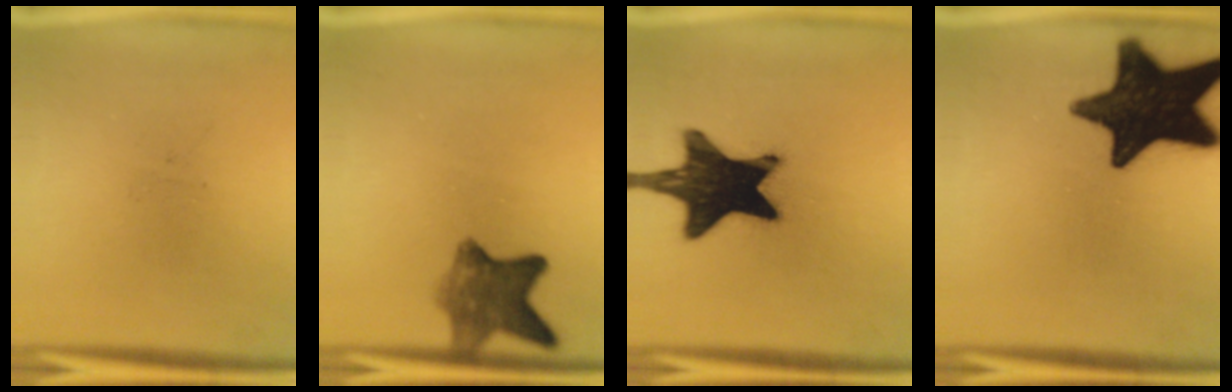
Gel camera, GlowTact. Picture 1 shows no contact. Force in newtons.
{"total": 6.8}
{"total": 19.6}
{"total": 19.0}